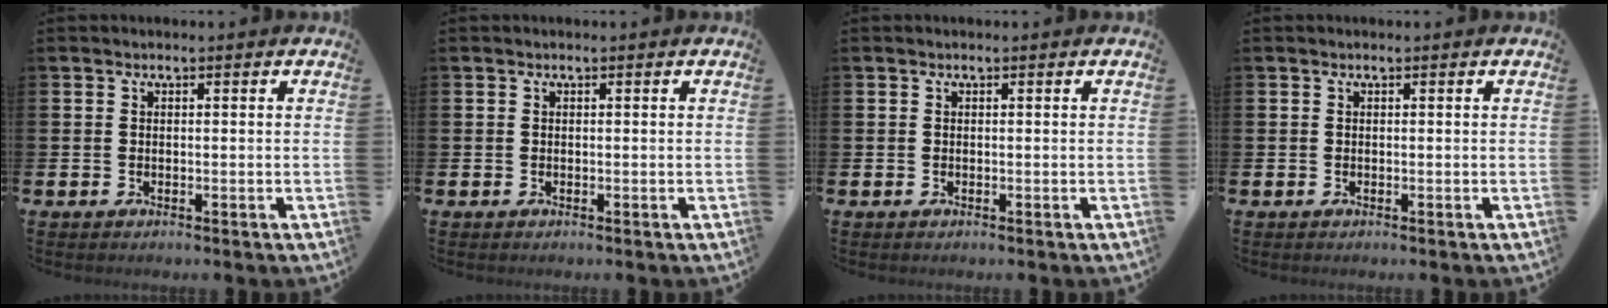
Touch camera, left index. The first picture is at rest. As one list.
[{"total": 0.0}, {"total": 0.0}, {"total": 0.0}]